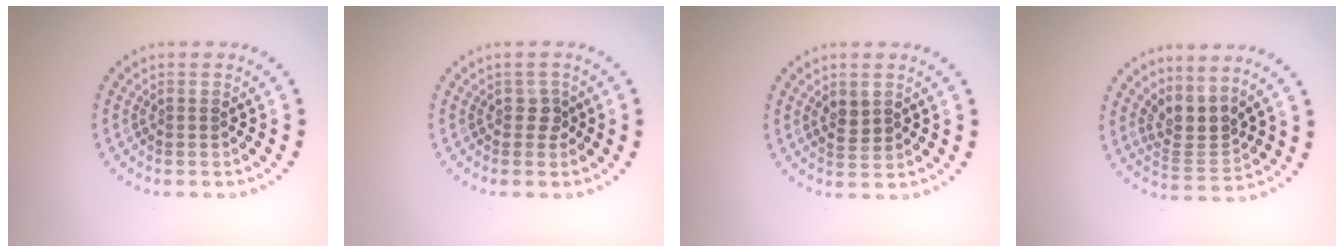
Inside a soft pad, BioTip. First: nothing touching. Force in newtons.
{"total": 1.2, "press": 1.0, "slide": 0.6}
{"total": 1.7, "press": 1.6, "slide": 0.5}
{"total": 3.0, "press": 2.1, "slide": 2.1}